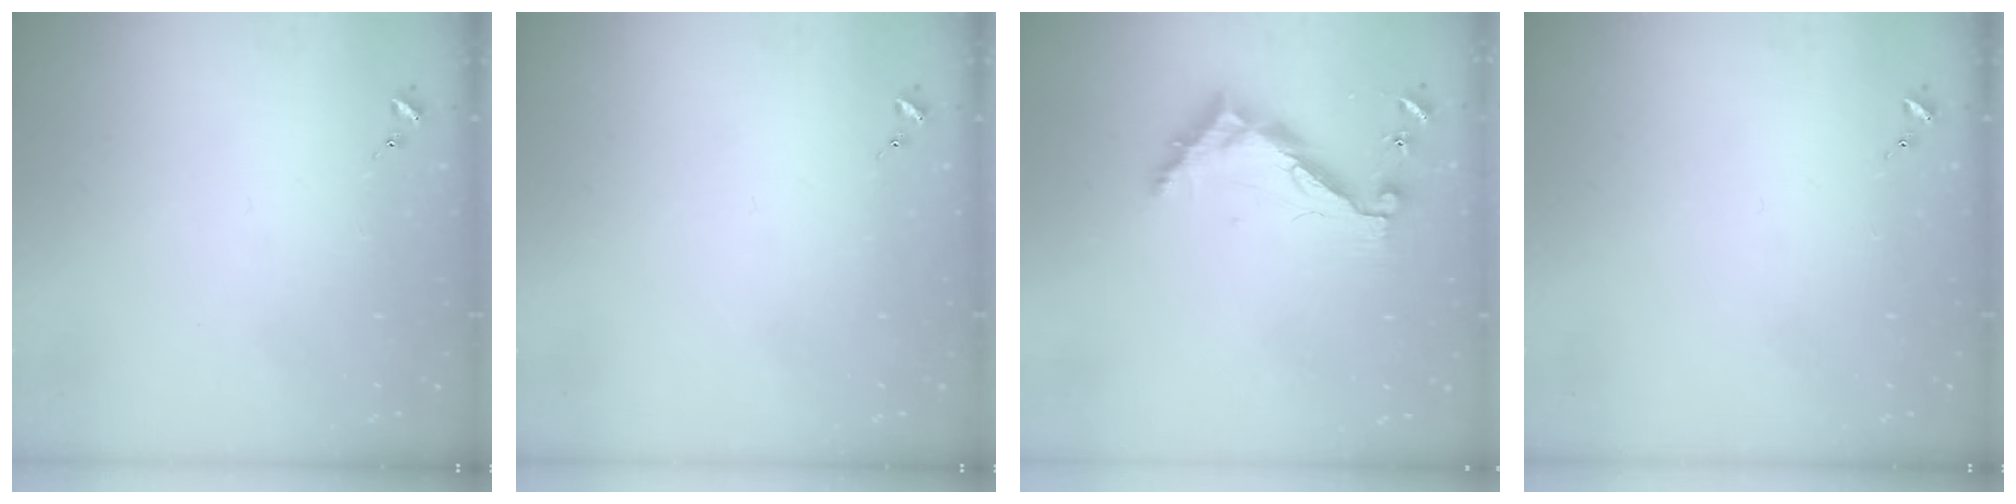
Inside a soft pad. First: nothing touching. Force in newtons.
{"total": 0.0}
{"total": 9.6, "press": 9.6, "slide": 0.8}
{"total": 0.0}